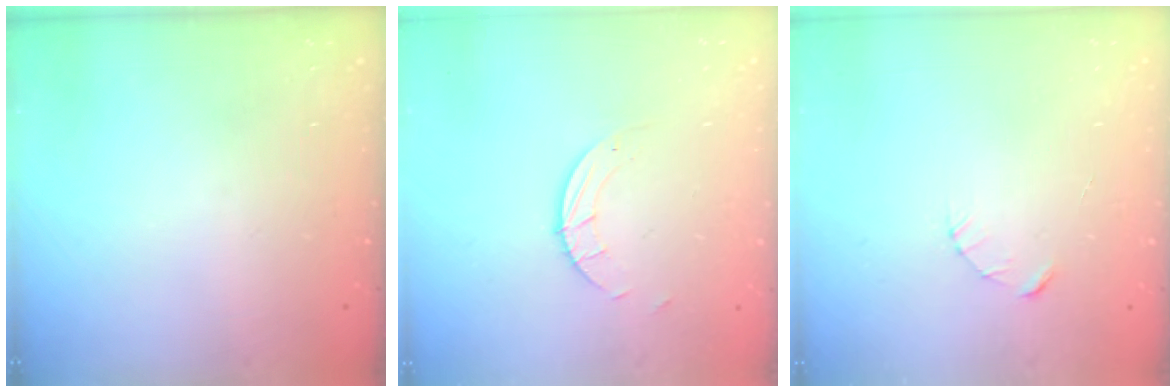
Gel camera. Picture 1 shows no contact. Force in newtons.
{"total": 1.5, "press": 1.5, "slide": 0.1}
{"total": 2.3, "press": 2.3, "slide": 0.3}